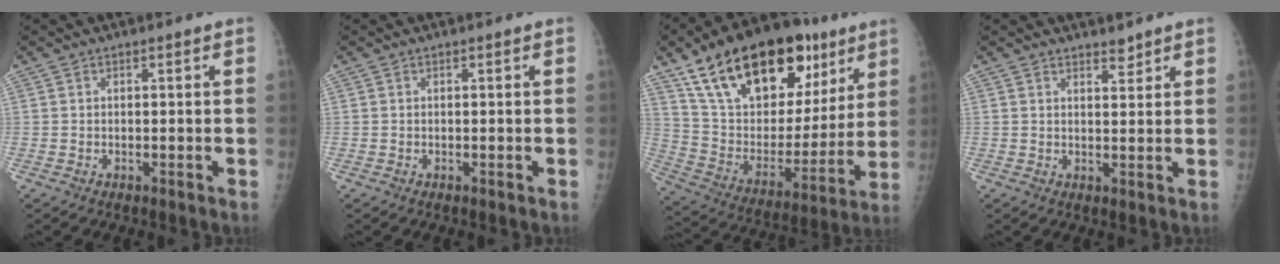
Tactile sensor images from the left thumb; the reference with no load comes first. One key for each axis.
{"total": 0.0}
{"total": 30.8, "fx": 17.3, "fy": 15.4, "fz": 20.3, "tx": -0.293, "ty": -0.015, "tz": 0.290}
{"total": 2.2, "fx": 1.9, "fy": 0.7, "fz": 0.7, "tx": 0.001, "ty": -0.016, "tz": 0.029}